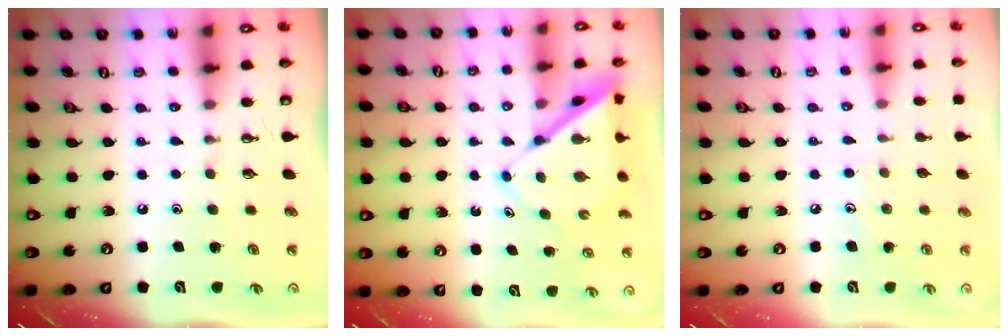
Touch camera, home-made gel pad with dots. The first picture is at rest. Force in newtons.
{"total": 7.5, "press": 7.5, "slide": 0.7}
{"total": 5.4, "press": 5.4, "slide": 0.4}